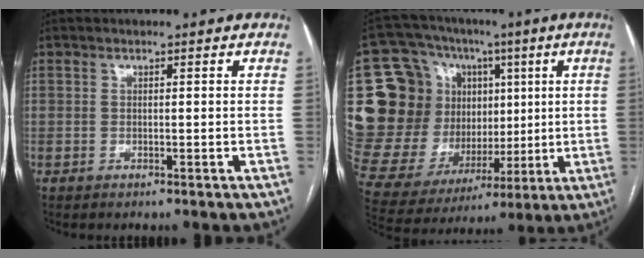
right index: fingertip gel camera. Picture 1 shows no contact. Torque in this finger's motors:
{"motor_torque": [0.00, 0.34, -0.02, -0.01]}